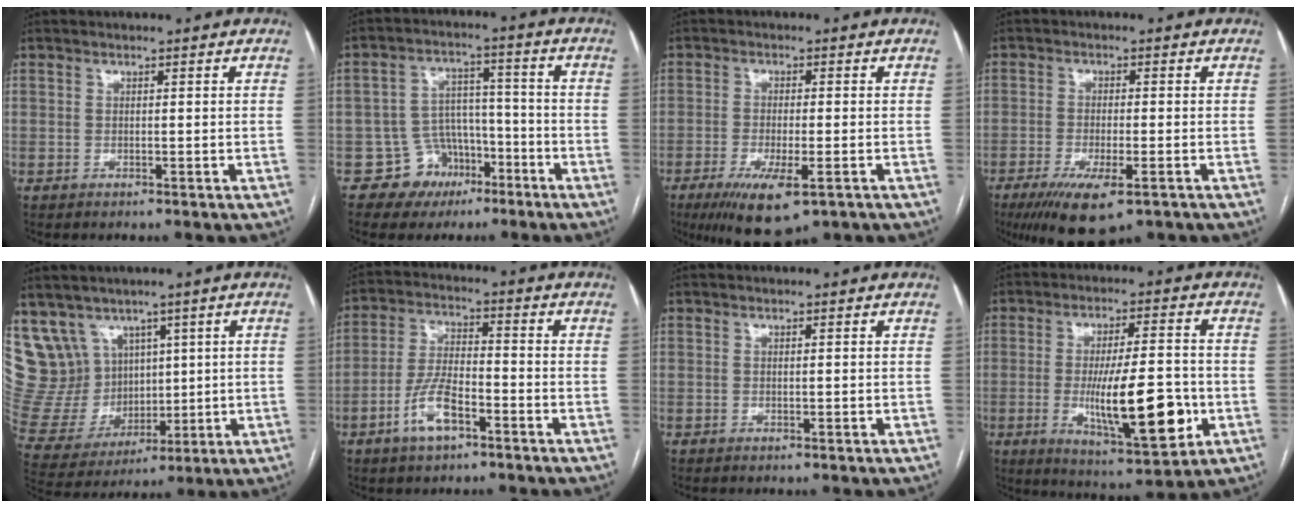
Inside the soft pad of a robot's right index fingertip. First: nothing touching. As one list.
[{"total": 7.6, "force": [-4.2, 6.3, 0.6], "torque": [0.004, 0.029, -0.058]}, {"total": 9.1, "force": [-4.8, 2.3, 7.4], "torque": [-0.130, -0.023, -0.073]}, {"total": 9.4, "force": [-5.6, 2.3, 7.2], "torque": [-0.125, -0.023, -0.086]}, {"total": 13.4, "force": [7.7, 10.5, 3.2], "torque": [-0.085, 0.058, 0.185]}, {"total": 7.9, "force": [-4.1, 2.9, 6.2], "torque": [-0.132, 0.005, -0.076]}, {"total": 0.0}, {"total": 15.1, "force": [-3.2, 3.2, 14.4], "torque": [-0.238, -0.014, -0.043]}]